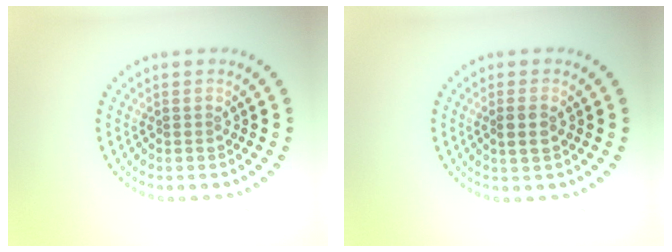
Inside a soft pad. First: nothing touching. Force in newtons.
{"total": 1.7, "press": 1.6, "slide": 0.6}